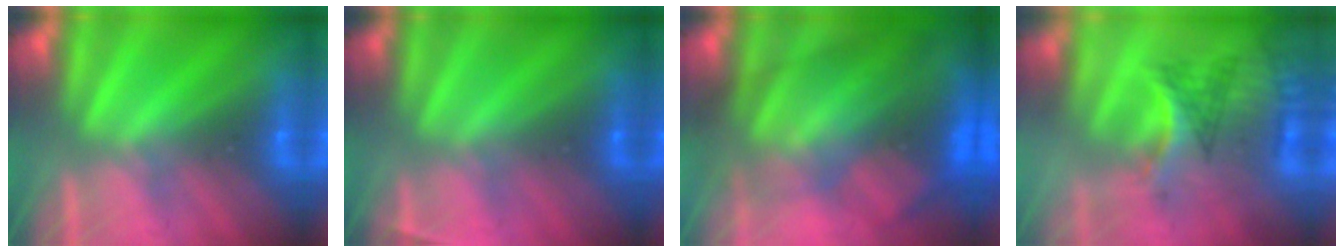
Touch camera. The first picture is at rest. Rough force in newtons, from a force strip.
{"total": 2.3}
{"total": 7.2}
{"total": 2.9}